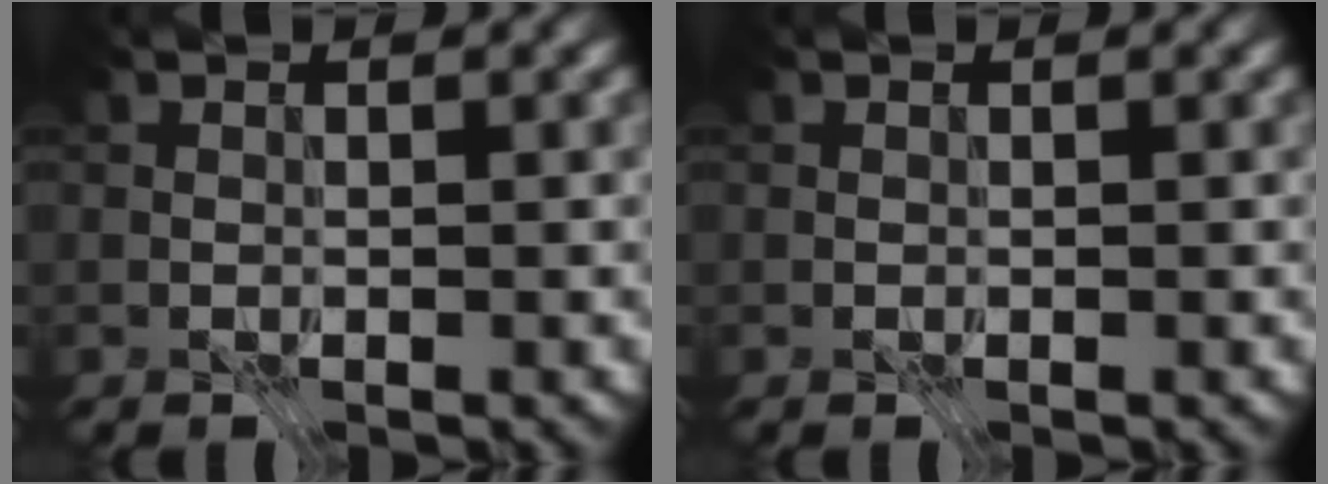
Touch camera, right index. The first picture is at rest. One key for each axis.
{"total": 0.0}